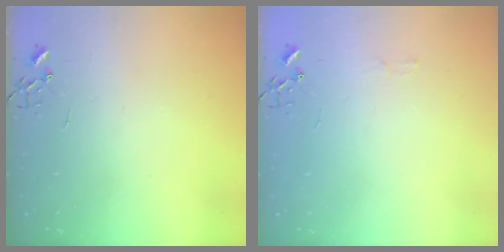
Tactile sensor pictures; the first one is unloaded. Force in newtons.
{"total": 3.9, "press": 3.9, "slide": 0.5}